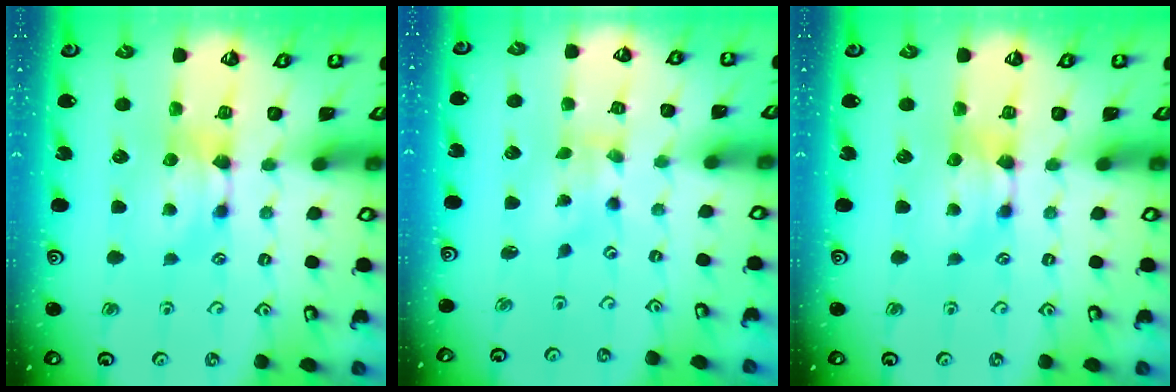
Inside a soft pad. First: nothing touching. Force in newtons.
{"total": 2.2, "press": 2.0, "slide": 1.0}
{"total": 0.0}